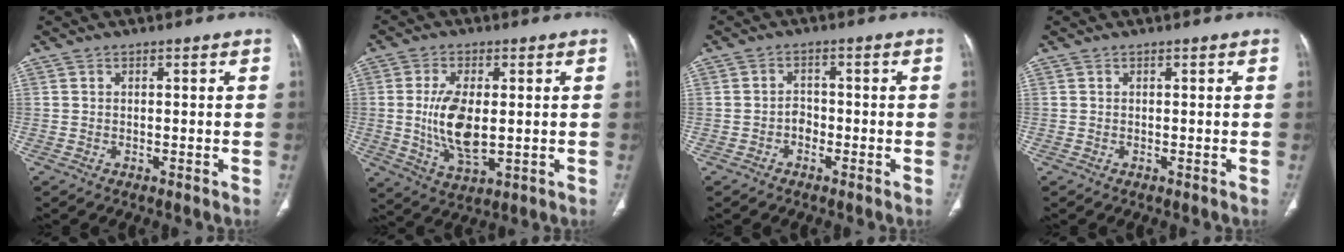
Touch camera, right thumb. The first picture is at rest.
{"total": 10.8, "force": [0.1, 5.1, 9.5], "torque": [-0.185, -0.016, 0.011]}
{"total": 2.2, "force": [-1.0, 1.7, 1.0], "torque": [-0.006, 0.013, -0.022]}
{"total": 0.0}